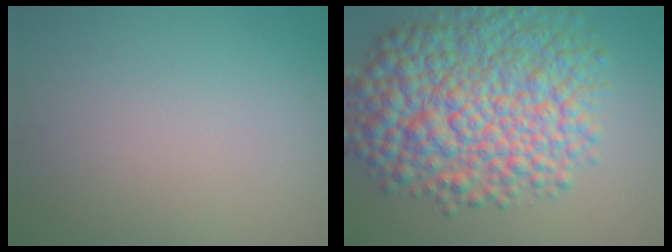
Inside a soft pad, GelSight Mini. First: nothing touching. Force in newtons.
{"total": 11.8, "press": 11.8, "slide": 0.2}